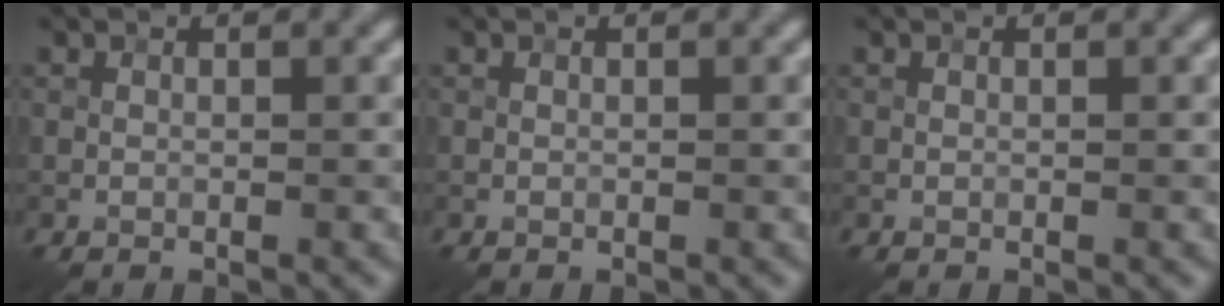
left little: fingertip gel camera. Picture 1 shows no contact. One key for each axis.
{"total": 0.0}
{"total": 0.0}